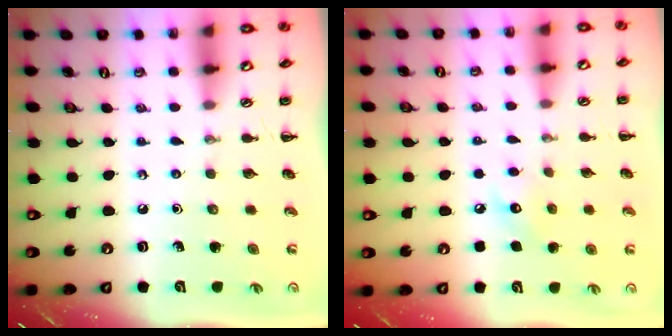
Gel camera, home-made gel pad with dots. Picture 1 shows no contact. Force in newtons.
{"total": 6.4, "press": 6.3, "slide": 1.2}